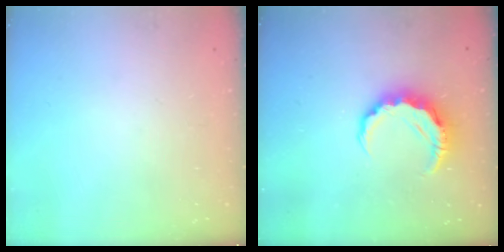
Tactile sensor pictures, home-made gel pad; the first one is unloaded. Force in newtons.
{"total": 8.3, "press": 8.2, "slide": 1.4}